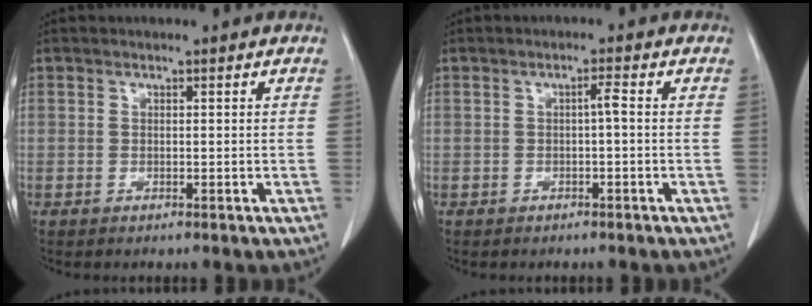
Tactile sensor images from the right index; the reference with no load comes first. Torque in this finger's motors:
{"motor_torque": [0.25, -0.22, 0.09, 0.04]}